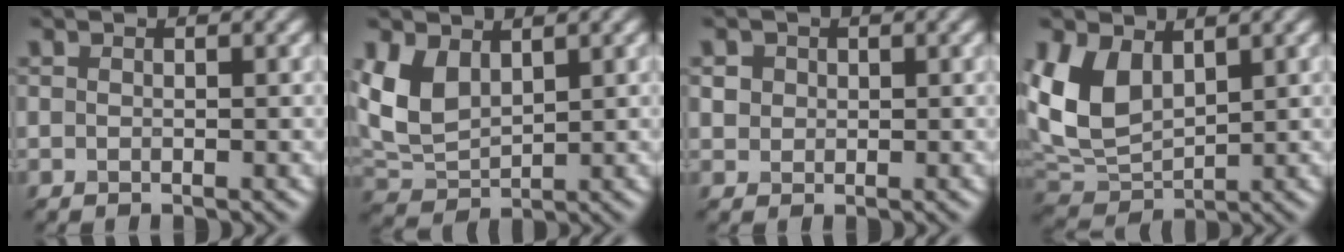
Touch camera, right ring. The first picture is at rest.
{"total": 3.3, "force": [1.5, 2.1, 2.1], "torque": [-0.074, -0.001, 0.057]}
{"total": 0.8, "force": [0.0, 0.3, -0.7], "torque": [-0.003, 0.004, 0.021]}
{"total": 4.8, "force": [1.9, 3.2, 3.0], "torque": [-0.086, -0.005, 0.066]}